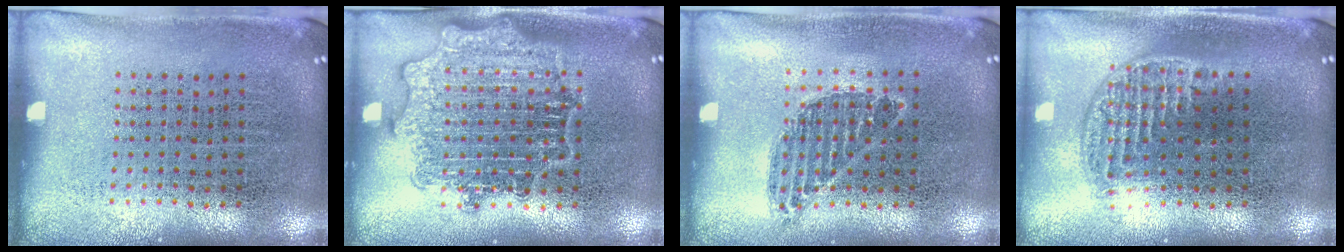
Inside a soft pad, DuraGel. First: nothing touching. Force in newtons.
{"total": 2.0, "press": 2.0, "slide": 0.3}
{"total": 0.8, "press": 0.7, "slide": 0.4}
{"total": 1.2, "press": 1.0, "slide": 0.6}